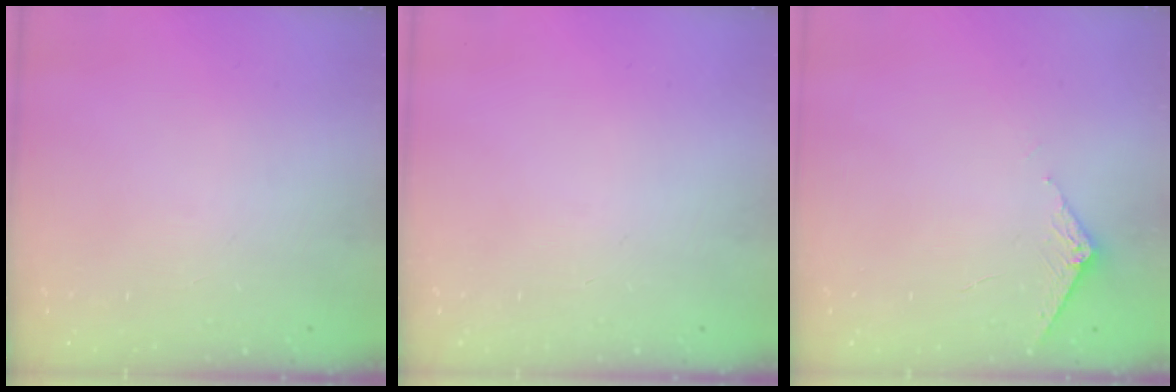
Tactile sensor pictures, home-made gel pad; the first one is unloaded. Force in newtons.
{"total": 0.0}
{"total": 2.9, "press": 2.9, "slide": 0.3}